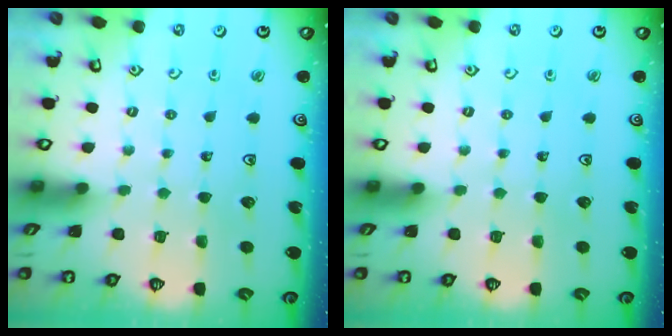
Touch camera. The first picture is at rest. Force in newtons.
{"total": 0.0}